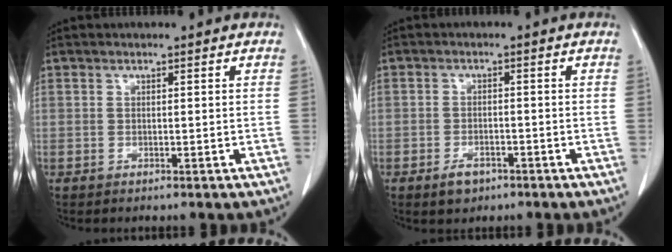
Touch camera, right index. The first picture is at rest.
{"total": 3.1, "force": [-1.9, 1.8, 1.6], "torque": [-0.027, 0.002, -0.023]}